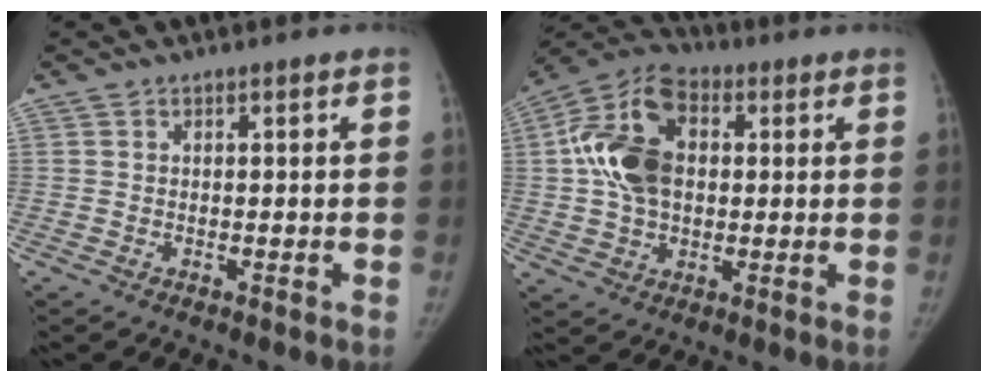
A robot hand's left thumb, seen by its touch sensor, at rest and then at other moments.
{"total": 15.4, "force": [2.4, 10.5, 11.0], "torque": [-0.187, 0.016, 0.034]}